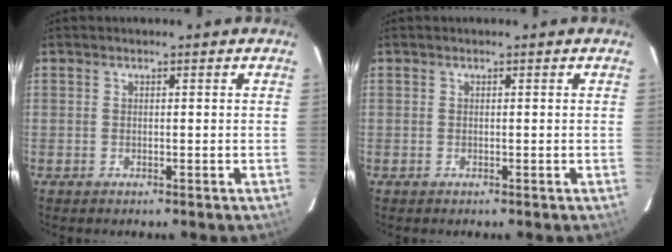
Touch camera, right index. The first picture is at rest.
{"total": 0.0}